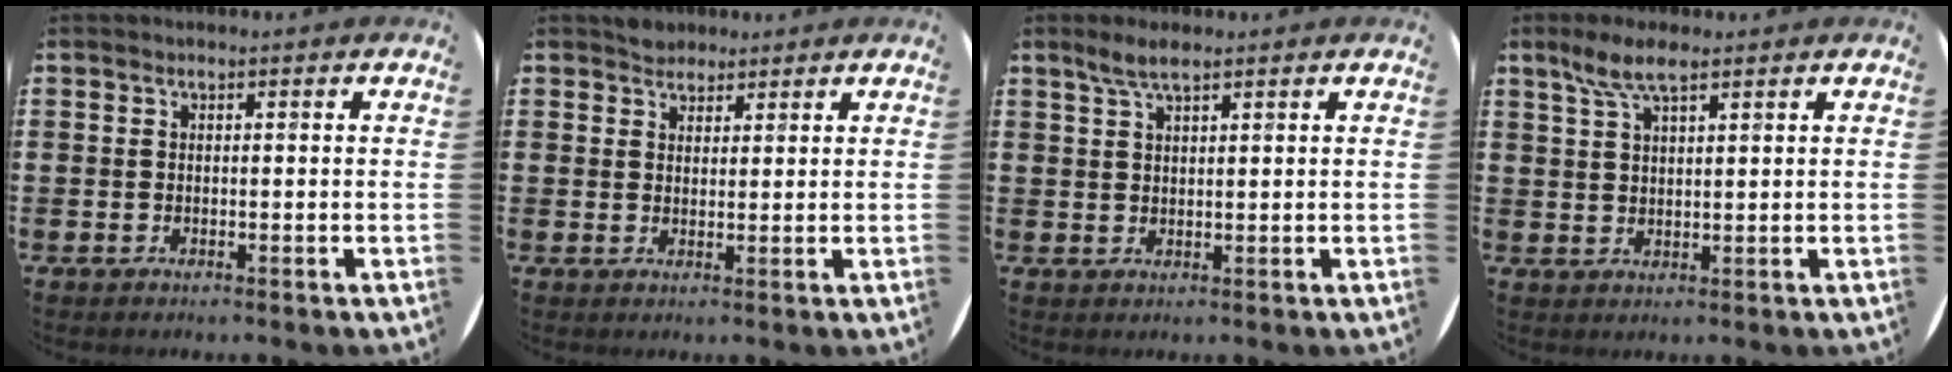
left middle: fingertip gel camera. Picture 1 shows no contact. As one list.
[{"total": 2.2, "force": [2.1, 0.9, -0.2], "torque": [0.007, 0.001, 0.040]}, {"total": 2.9, "force": [2.2, 0.6, 1.7], "torque": [-0.036, 0.005, 0.040]}, {"total": 4.9, "force": [3.3, 1.3, 3.4], "torque": [-0.073, 0.006, 0.059]}]